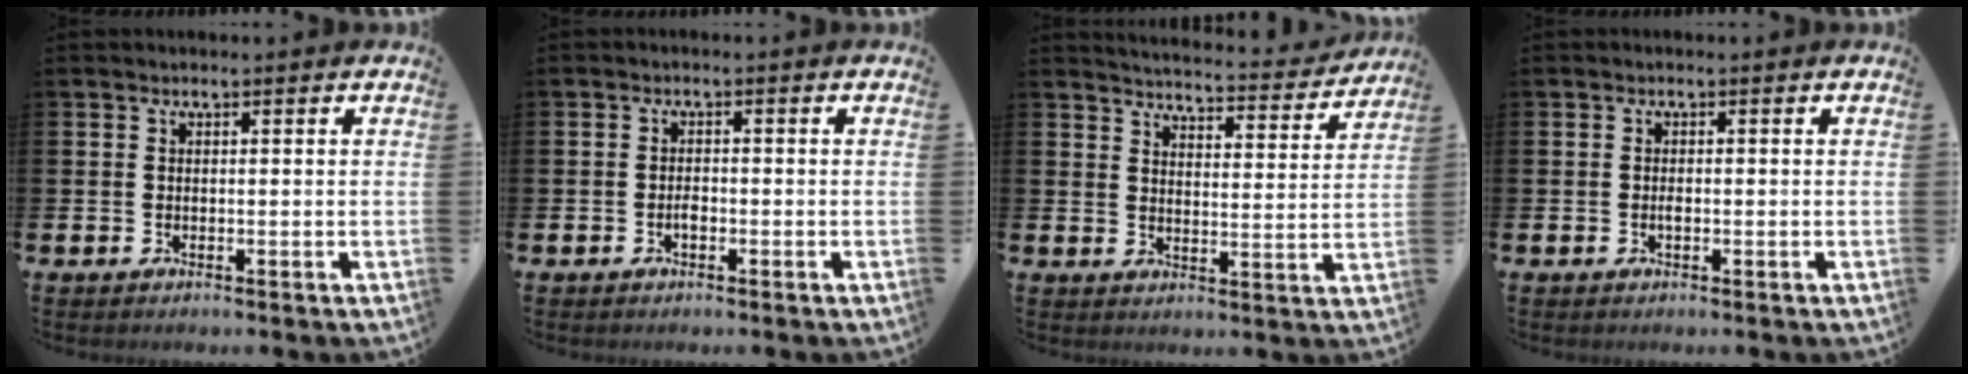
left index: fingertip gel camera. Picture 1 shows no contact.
{"total": 1.3, "force": [-0.5, 0.6, 1.0], "torque": [-0.017, -0.001, -0.010]}
{"total": 4.6, "force": [4.6, 0.4, 0.6], "torque": [-0.026, -0.041, 0.076]}
{"total": 0.8, "force": [-0.2, 0.3, 0.7], "torque": [-0.021, 0.002, -0.003]}